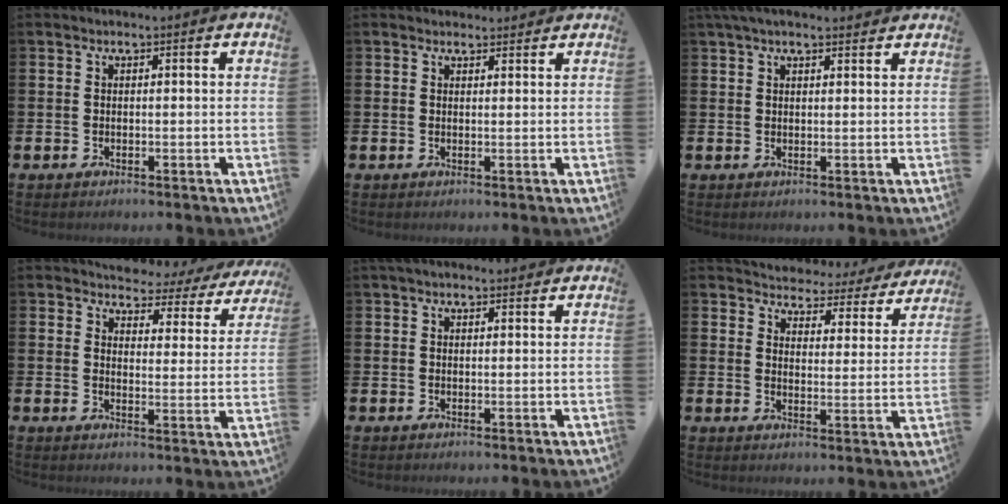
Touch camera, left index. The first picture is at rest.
{"total": 1.6, "force": [1.5, 0.6, -0.1], "torque": [0.009, -0.003, 0.025]}
{"total": 3.1, "force": [2.6, 0.8, 1.5], "torque": [-0.032, -0.001, 0.048]}
{"total": 3.0, "force": [2.6, 1.3, 0.0], "torque": [-0.013, -0.033, 0.036]}
{"total": 1.8, "force": [1.6, 0.7, 0.5], "torque": [-0.003, 0.002, 0.027]}
{"total": 3.5, "force": [3.4, 1.0, 0.0], "torque": [-0.016, -0.039, 0.050]}